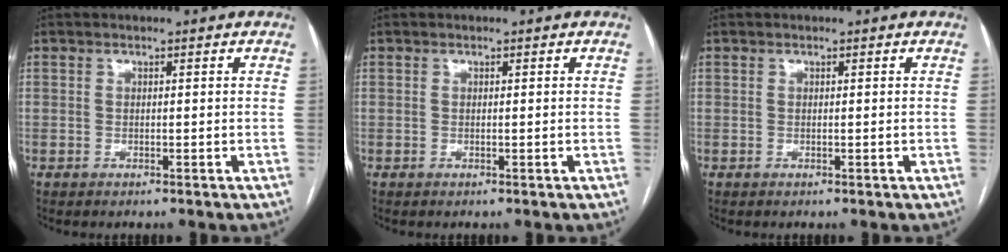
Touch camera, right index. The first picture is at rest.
{"total": 0.0}
{"total": 0.0}